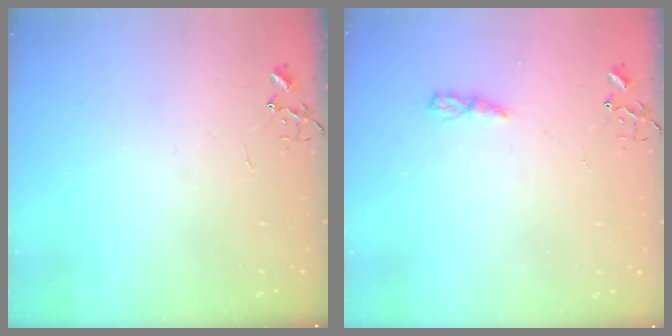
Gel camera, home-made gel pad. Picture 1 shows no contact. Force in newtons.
{"total": 4.6, "press": 4.6, "slide": 0.5}